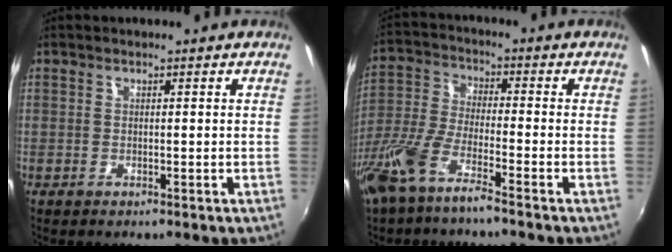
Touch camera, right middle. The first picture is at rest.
{"total": 10.2, "force": [-6.8, 1.7, 7.5], "torque": [-0.168, -0.014, -0.137]}